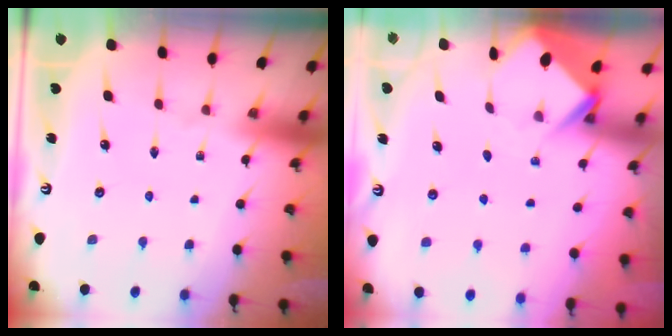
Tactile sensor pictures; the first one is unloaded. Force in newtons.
{"total": 4.0, "press": 4.0, "slide": 0.1}